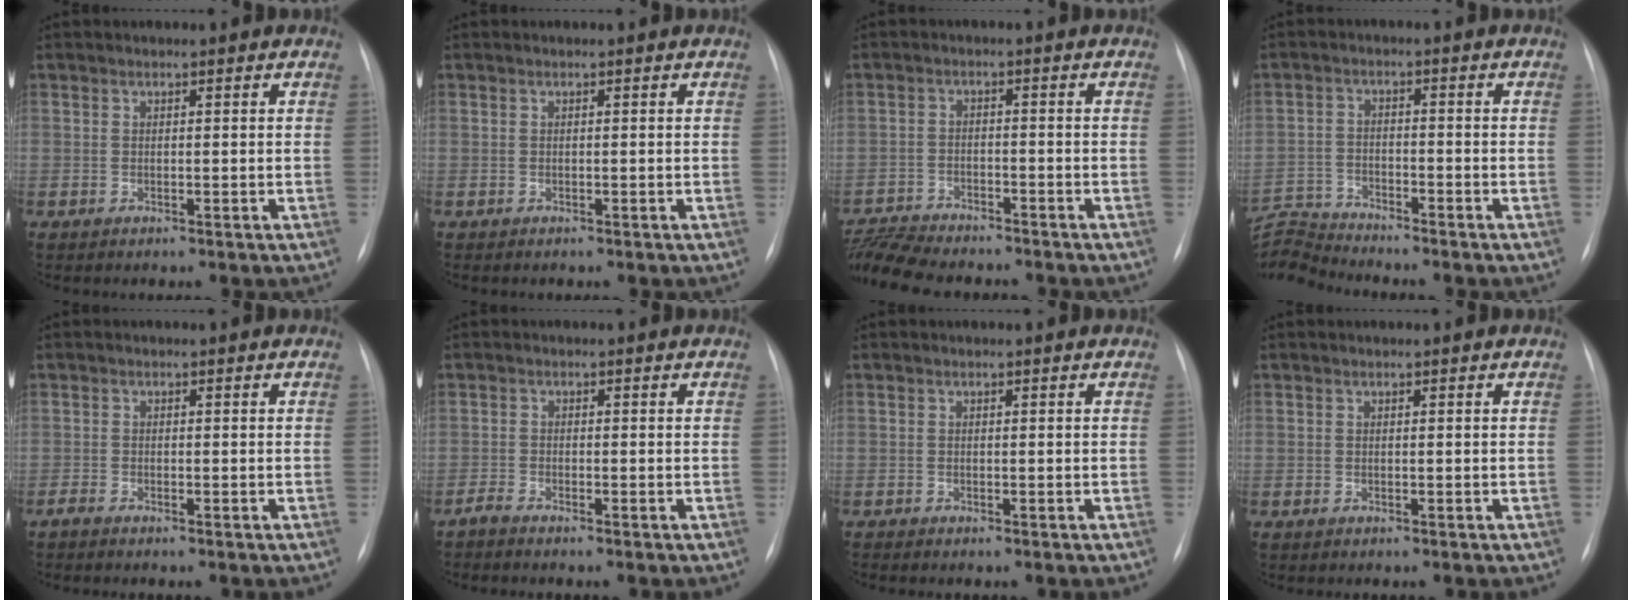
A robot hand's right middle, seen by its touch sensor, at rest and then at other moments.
{"total": 0.0}
{"total": 10.6, "force": [-9.9, 1.8, 3.4], "torque": [-0.069, 0.001, -0.160]}
{"total": 7.2, "force": [-7.1, -0.9, -0.7], "torque": [0.003, 0.009, -0.136]}
{"total": 0.8, "force": [-0.7, 0.0, 0.3], "torque": [-0.008, -0.001, -0.012]}
{"total": 1.2, "force": [-1.1, -0.1, 0.4], "torque": [-0.011, -0.002, -0.023]}
{"total": 0.0}
{"total": 0.0}